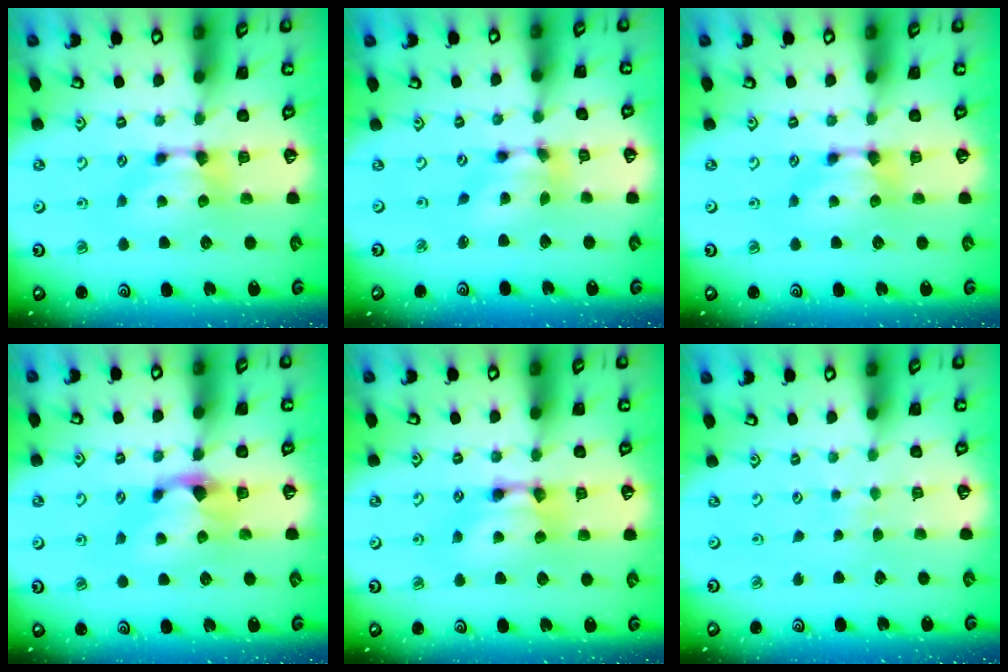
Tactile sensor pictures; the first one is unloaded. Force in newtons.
{"total": 5.8, "press": 5.4, "slide": 2.1}
{"total": 0.0}
{"total": 1.1, "press": 0.2, "slide": 1.1}
{"total": 2.5, "press": 2.5, "slide": 0.1}
{"total": 5.1, "press": 5.1, "slide": 0.3}